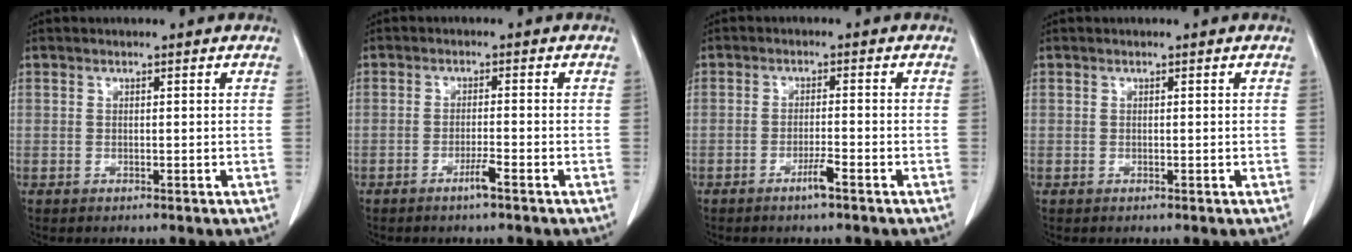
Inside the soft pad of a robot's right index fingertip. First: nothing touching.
{"total": 2.3, "force": [-1.5, -0.3, 1.7], "torque": [-0.034, -0.002, -0.028]}
{"total": 2.6, "force": [-1.7, -0.2, 1.9], "torque": [-0.037, -0.003, -0.030]}
{"total": 0.0}